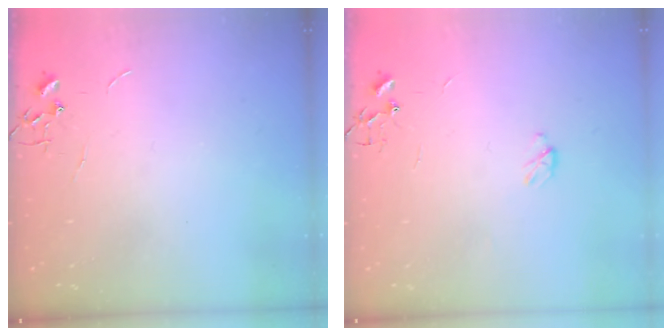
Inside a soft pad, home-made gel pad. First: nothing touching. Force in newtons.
{"total": 3.3, "press": 3.3, "slide": 0.5}